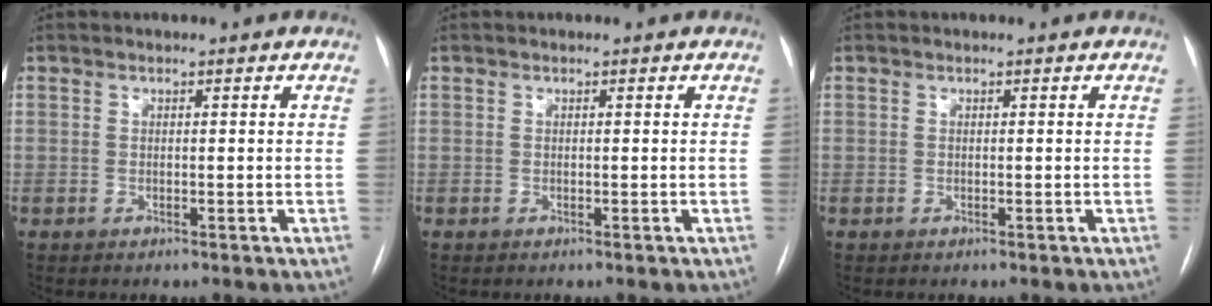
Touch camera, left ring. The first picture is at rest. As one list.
[{"total": 0.0}, {"total": 0.0}]